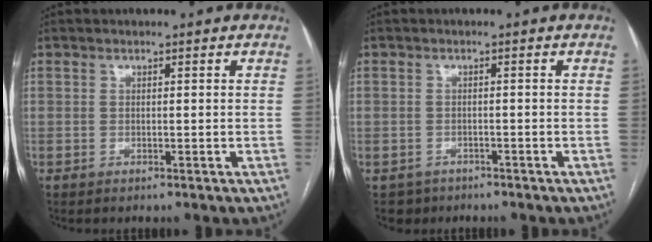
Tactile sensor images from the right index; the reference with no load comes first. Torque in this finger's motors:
{"motor_torque": [-0.27, -0.04, -0.65, -0.12]}